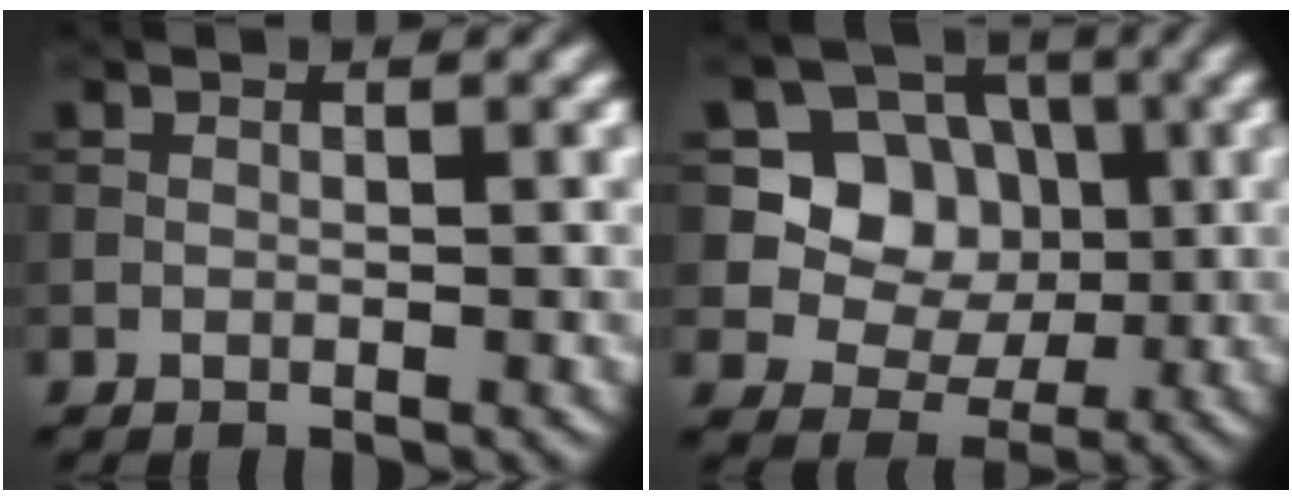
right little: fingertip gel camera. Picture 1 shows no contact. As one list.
[{"total": 5.5, "force": [0.4, 4.9, 2.3], "torque": [-0.030, 0.000, -0.009]}]